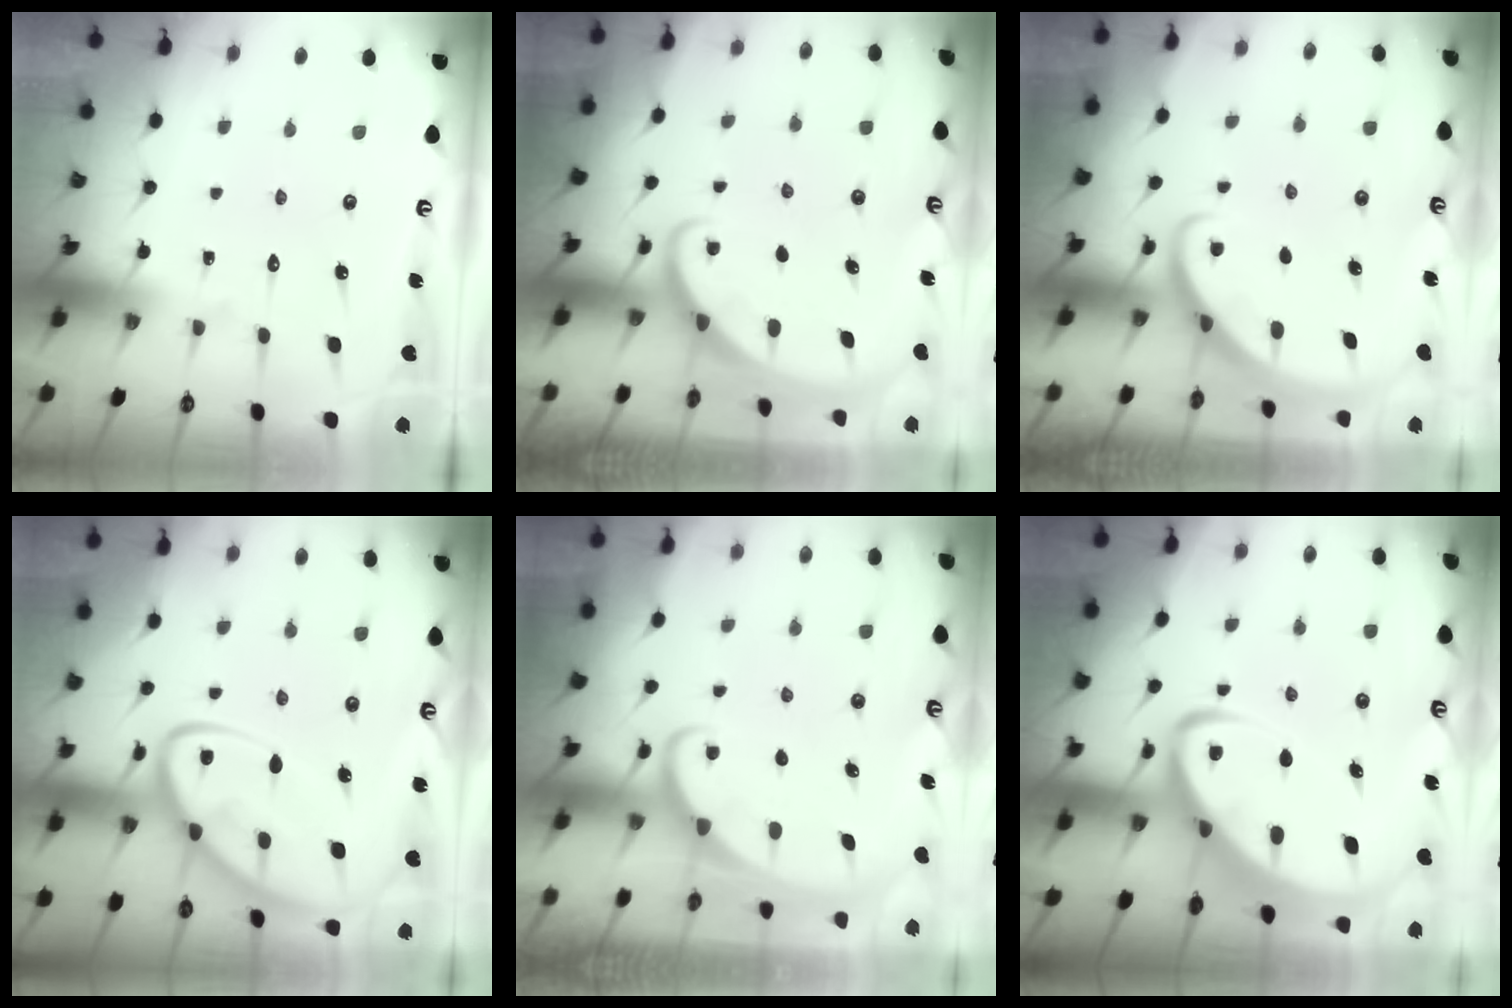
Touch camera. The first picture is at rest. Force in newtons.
{"total": 1.7, "press": 1.7, "slide": 0.2}
{"total": 3.0, "press": 3.0, "slide": 0.2}
{"total": 12.0, "press": 11.9, "slide": 1.2}
{"total": 2.0, "press": 2.0, "slide": 0.1}
{"total": 7.1, "press": 7.1, "slide": 0.8}